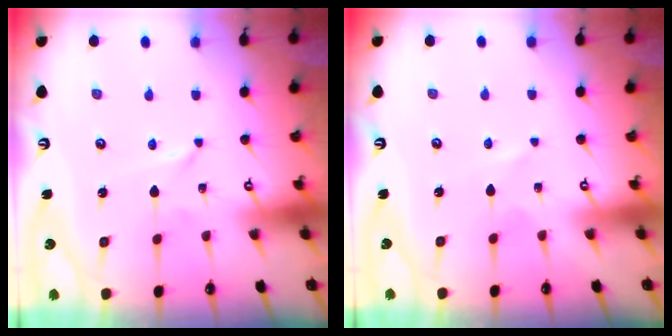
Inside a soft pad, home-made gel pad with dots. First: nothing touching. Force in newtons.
{"total": 1.6, "press": 1.6, "slide": 0.2}